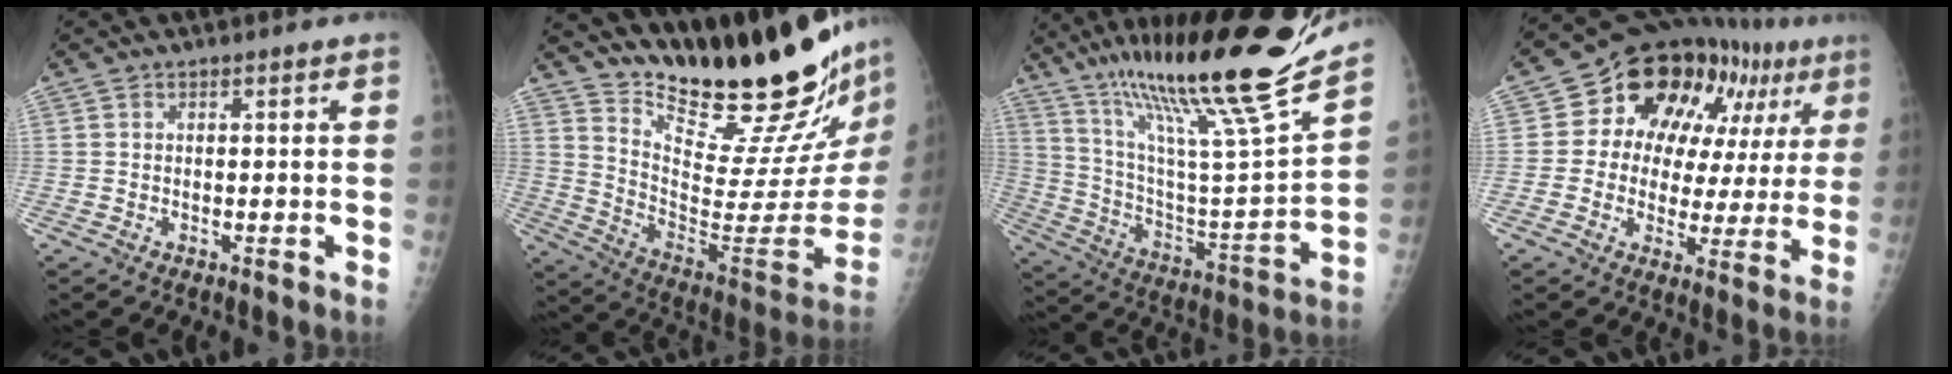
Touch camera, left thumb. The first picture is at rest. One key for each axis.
{"total": 30.3, "fx": 25.8, "fy": 5.1, "fz": 15.0, "tx": -0.209, "ty": -0.191, "tz": 0.373}
{"total": 28.5, "fx": 21.5, "fy": 1.8, "fz": 18.7, "tx": -0.292, "ty": -0.093, "tz": 0.359}
{"total": 20.3, "fx": 7.9, "fy": 12.6, "fz": 13.8, "tx": -0.135, "ty": 0.013, "tz": 0.109}